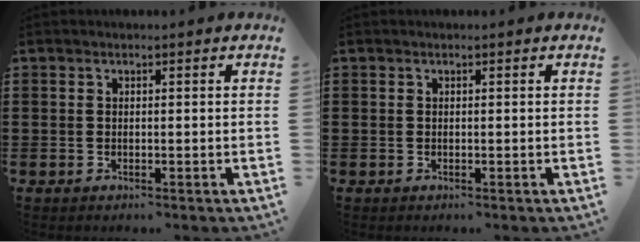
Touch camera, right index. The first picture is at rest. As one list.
[{"total": 0.0}]